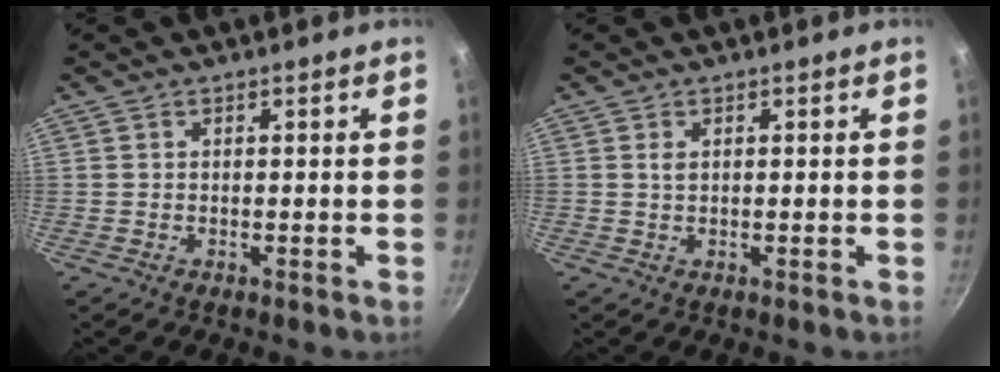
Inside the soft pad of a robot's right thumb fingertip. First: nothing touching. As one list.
[{"total": 1.1, "force": [0.4, 0.7, 0.8], "torque": [-0.014, 0.000, 0.007]}]